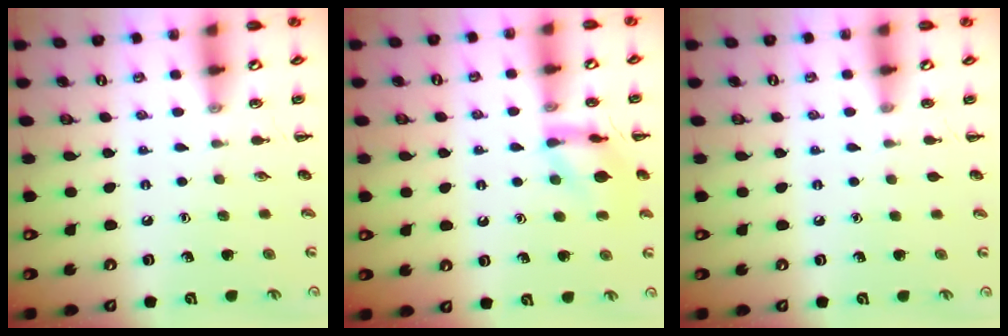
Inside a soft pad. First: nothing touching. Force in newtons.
{"total": 12.1, "press": 12.0, "slide": 1.0}
{"total": 0.0}